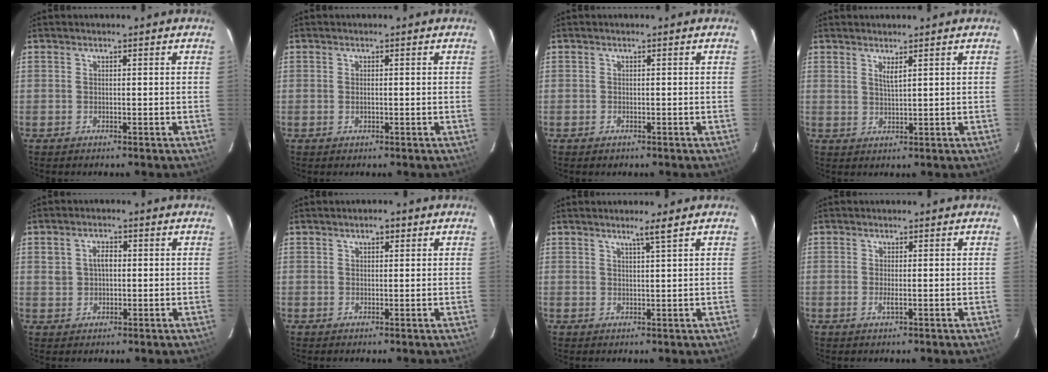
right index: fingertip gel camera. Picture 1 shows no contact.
{"total": 0.8, "force": [-0.3, 0.4, 0.7], "torque": [-0.012, 0.001, -0.004]}
{"total": 0.9, "force": [-0.5, 0.7, 0.2], "torque": [-0.003, 0.000, -0.007]}
{"total": 1.7, "force": [1.2, 0.2, 1.3], "torque": [-0.023, -0.001, 0.019]}
{"total": 3.4, "force": [0.6, 2.5, 2.2], "torque": [-0.040, 0.010, 0.013]}
{"total": 1.8, "force": [1.0, 1.0, 1.1], "torque": [-0.015, 0.008, 0.015]}
{"total": 2.2, "force": [1.6, -0.7, 1.5], "torque": [-0.031, -0.005, 0.027]}
{"total": 1.2, "force": [-0.3, 0.0, 1.2], "torque": [-0.023, -0.003, -0.005]}